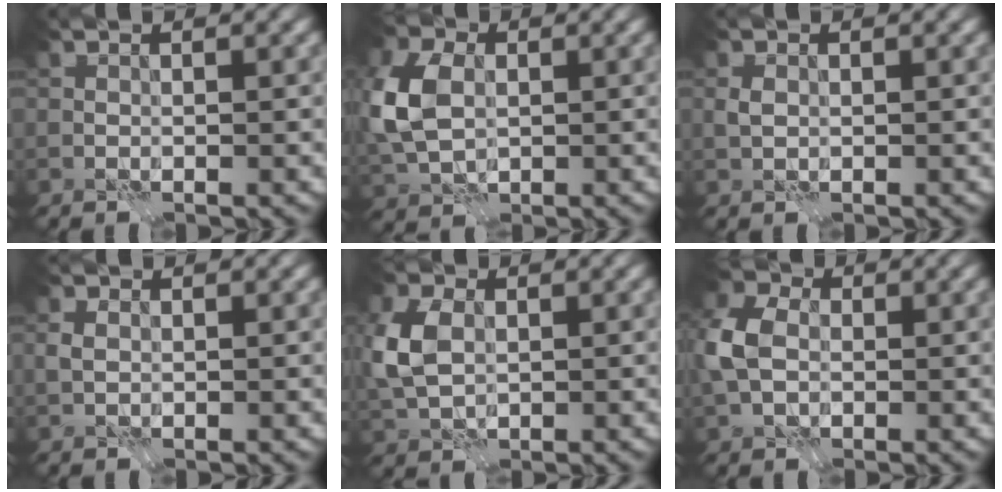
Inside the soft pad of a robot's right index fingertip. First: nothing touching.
{"total": 8.1, "force": [0.5, 5.7, 5.7], "torque": [-0.155, 0.008, 0.004]}
{"total": 0.9, "force": [0.1, 0.7, 0.6], "torque": [-0.015, 0.002, 0.001]}
{"total": 1.5, "force": [0.1, 1.2, 1.0], "torque": [-0.023, 0.003, 0.000]}
{"total": 5.9, "force": [0.6, 4.2, 4.2], "torque": [-0.115, 0.006, 0.009]}
{"total": 6.8, "force": [-0.1, 5.0, 4.6], "torque": [-0.126, 0.009, -0.011]}